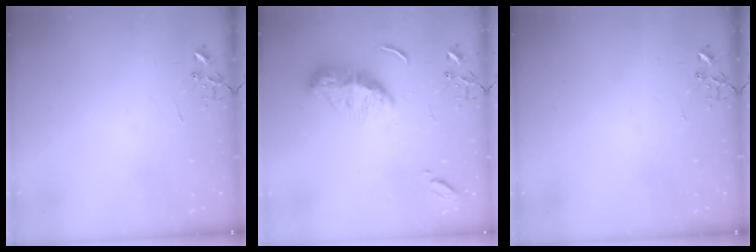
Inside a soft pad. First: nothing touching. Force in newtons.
{"total": 11.6, "press": 11.6, "slide": 1.0}
{"total": 0.0}